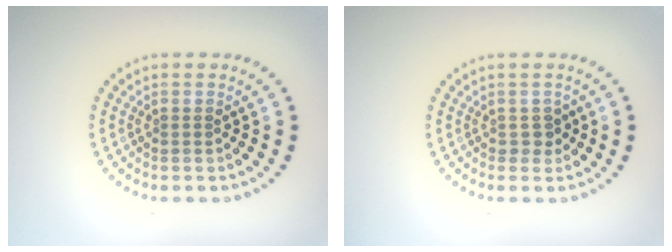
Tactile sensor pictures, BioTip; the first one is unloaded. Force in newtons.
{"total": 1.1, "press": 0.9, "slide": 0.6}